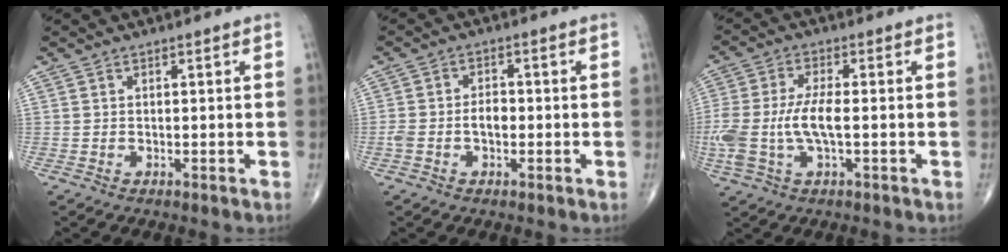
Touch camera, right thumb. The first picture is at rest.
{"total": 4.1, "force": [-0.8, 2.5, 3.1], "torque": [-0.063, 0.017, -0.016]}
{"total": 10.3, "force": [-1.2, 4.0, 9.5], "torque": [-0.231, 0.008, -0.022]}